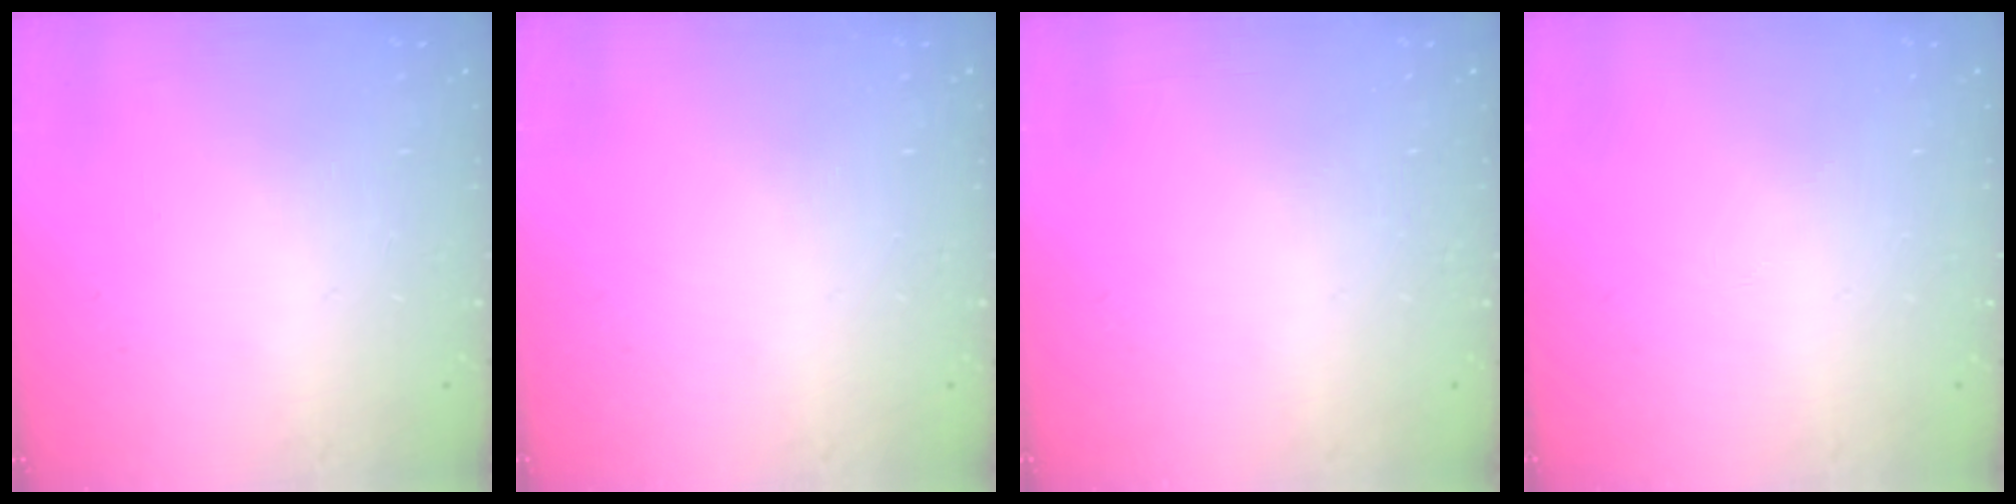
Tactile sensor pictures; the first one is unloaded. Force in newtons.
{"total": 0.0}
{"total": 0.0}
{"total": 0.0}